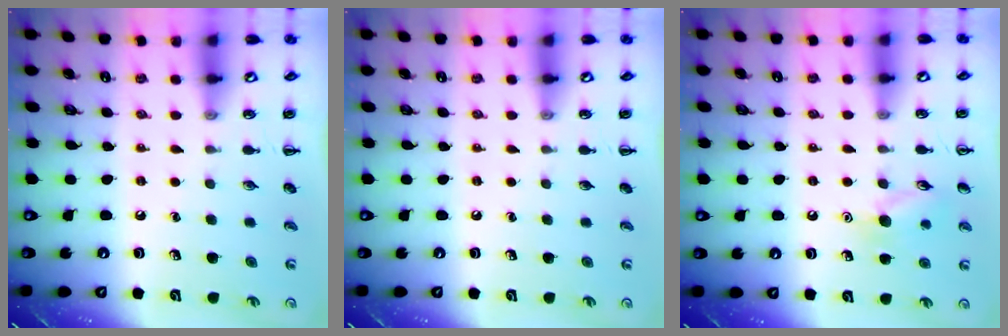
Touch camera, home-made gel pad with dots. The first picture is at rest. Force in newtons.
{"total": 0.0}
{"total": 8.7, "press": 8.5, "slide": 1.4}